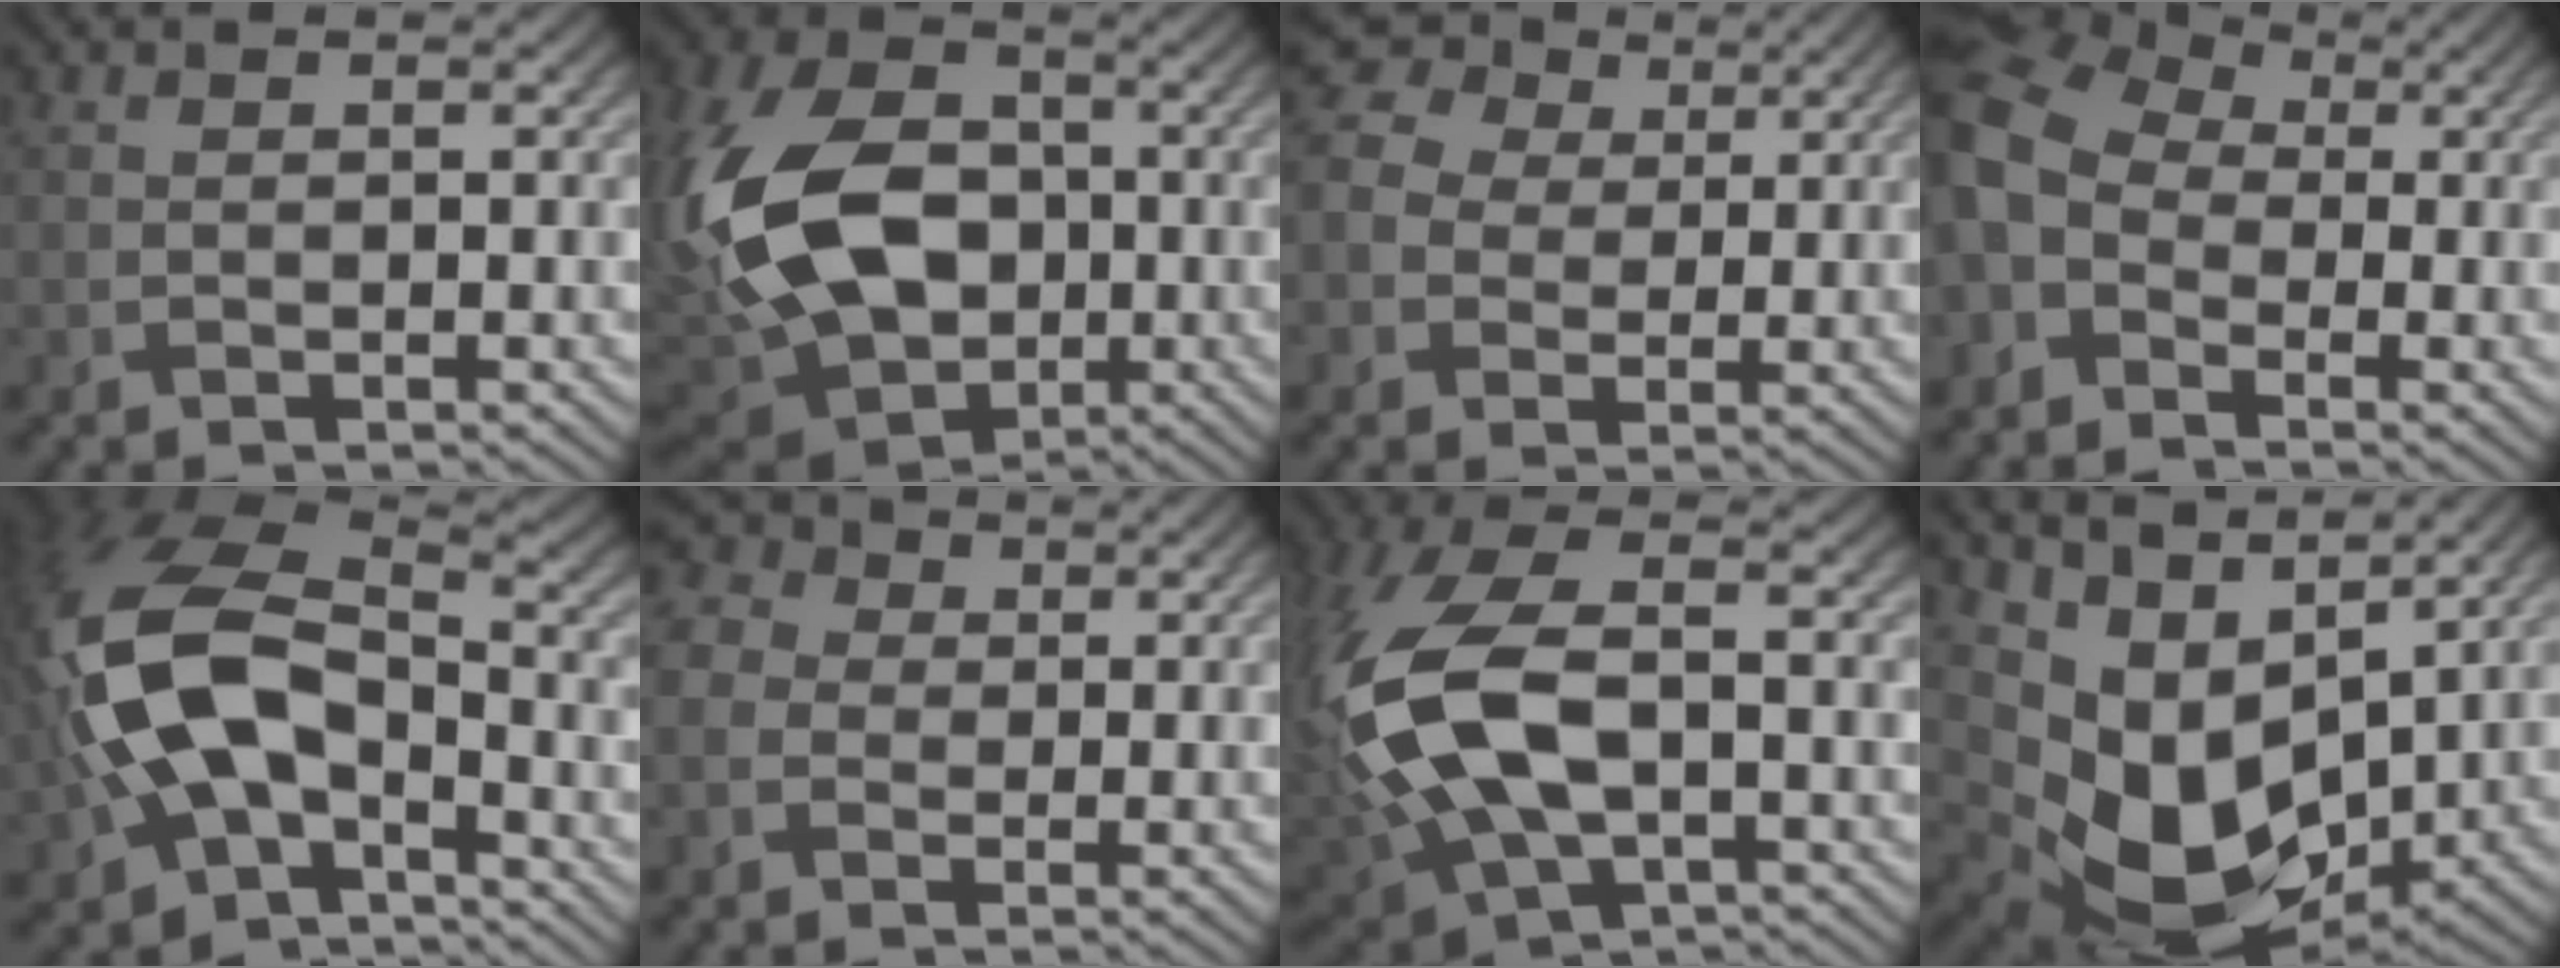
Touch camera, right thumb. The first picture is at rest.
{"total": 17.7, "force": [-2.3, 12.2, 12.5], "torque": [-0.301, 0.001, -0.062]}
{"total": 8.5, "force": [1.8, 7.3, 4.1], "torque": [-0.123, 0.028, 0.022]}
{"total": 10.5, "force": [-1.9, 8.3, 6.2], "torque": [-0.171, -0.019, -0.041]}
{"total": 15.2, "force": [-3.6, 8.9, 11.8], "torque": [-0.281, -0.008, -0.076]}
{"total": 5.5, "force": [-0.6, 4.7, 2.8], "torque": [-0.105, 0.007, -0.020]}
{"total": 14.9, "force": [-0.3, 7.9, 12.6], "torque": [-0.322, -0.002, -0.005]}
{"total": 12.4, "force": [2.5, 8.5, 8.7], "torque": [-0.195, -0.025, 0.059]}